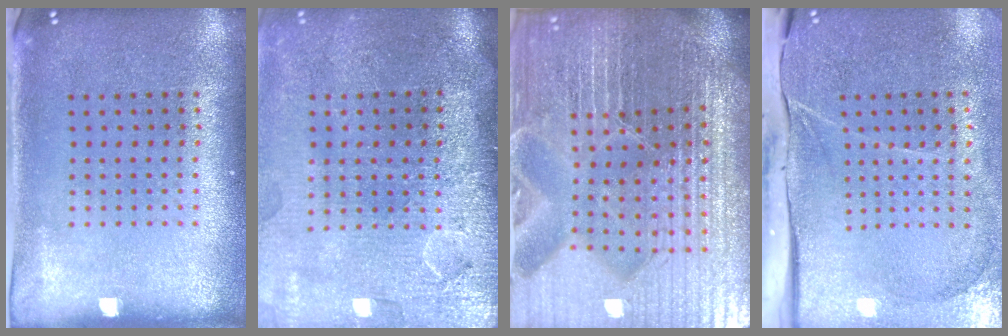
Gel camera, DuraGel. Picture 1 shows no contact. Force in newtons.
{"total": 4.3, "press": 3.7, "slide": 2.2}
{"total": 6.9, "press": 6.0, "slide": 3.3}
{"total": 4.4, "press": 3.5, "slide": 2.6}